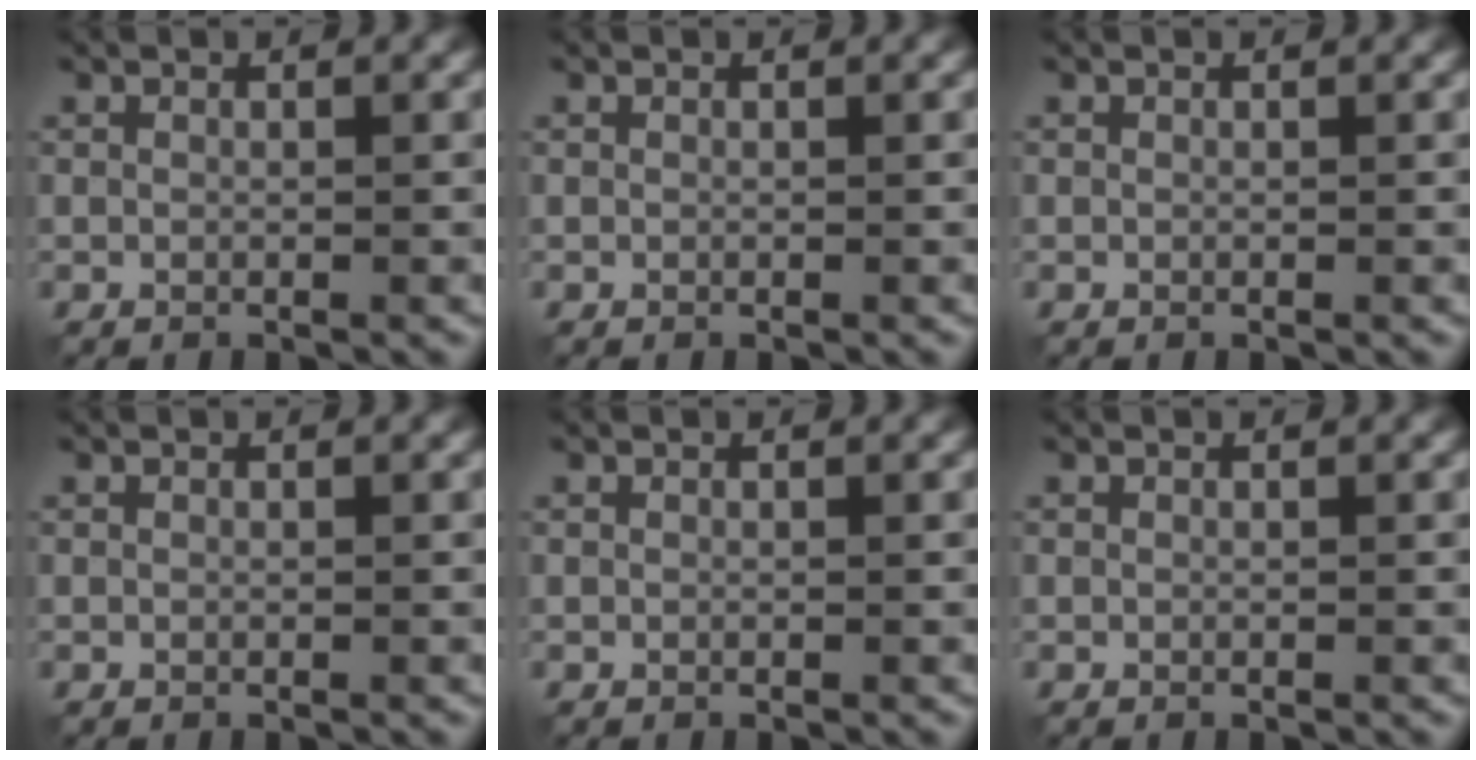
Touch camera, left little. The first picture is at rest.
{"total": 0.0}
{"total": 0.0}
{"total": 0.0}
{"total": 0.0}
{"total": 0.0}